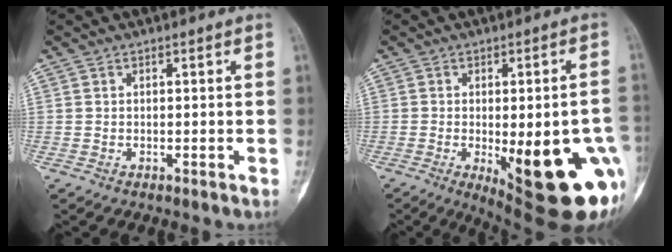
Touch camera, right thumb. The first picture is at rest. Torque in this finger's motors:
{"motor_torque": [-0.10, 1.69, 2.02, -0.75, 0.15]}